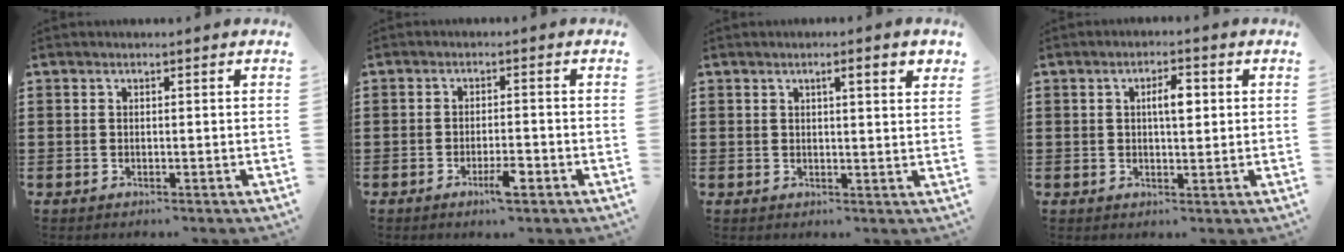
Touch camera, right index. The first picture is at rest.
{"total": 3.8, "force": [-2.0, 0.8, 3.1], "torque": [-0.064, -0.005, -0.039]}
{"total": 2.9, "force": [1.3, 0.3, 2.6], "torque": [-0.044, -0.001, 0.018]}
{"total": 3.9, "force": [0.7, 1.4, 3.6], "torque": [-0.063, 0.005, 0.006]}